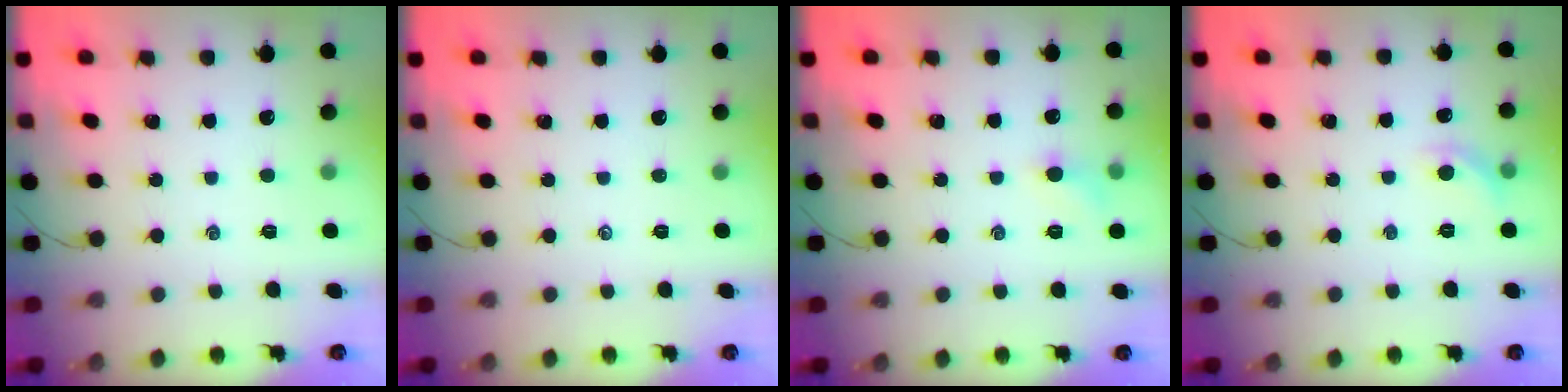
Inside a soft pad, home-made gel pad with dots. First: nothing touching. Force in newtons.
{"total": 0.0}
{"total": 5.4, "press": 5.1, "slide": 1.5}
{"total": 5.2, "press": 5.0, "slide": 1.5}